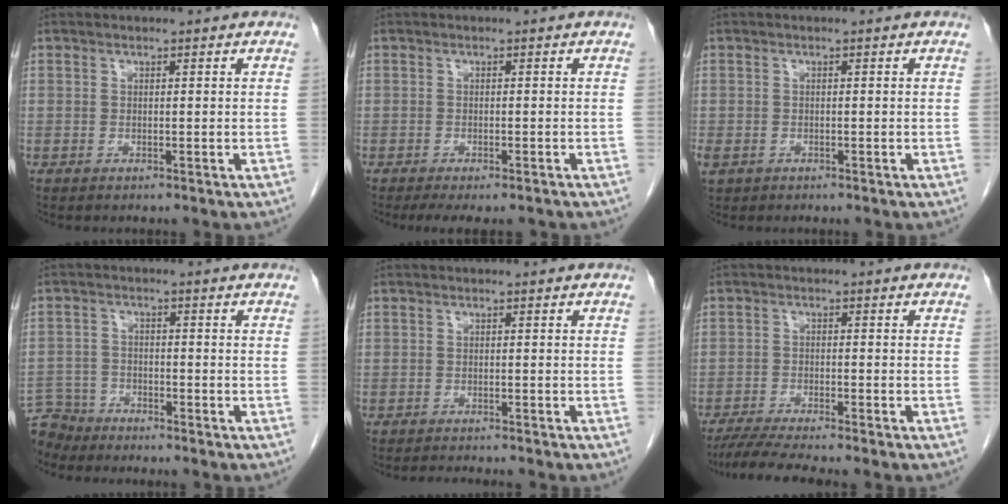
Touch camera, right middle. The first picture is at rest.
{"total": 6.3, "force": [-5.2, 1.6, 3.2], "torque": [-0.039, -0.011, -0.071]}
{"total": 1.6, "force": [-0.6, 1.2, 0.9], "torque": [-0.020, -0.001, -0.003]}
{"total": 5.5, "force": [-5.3, 1.6, -0.5], "torque": [0.016, -0.004, -0.101]}
{"total": 3.0, "force": [-2.8, 0.0, 1.0], "torque": [-0.011, -0.006, -0.037]}
{"total": 6.6, "force": [-5.8, -0.7, 3.2], "torque": [-0.050, -0.020, -0.097]}